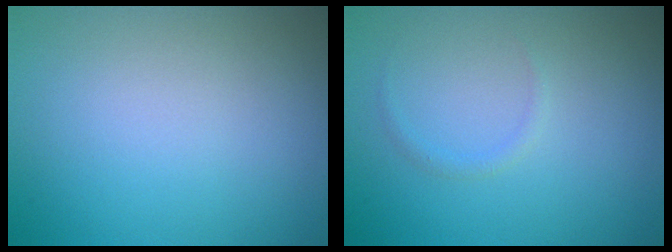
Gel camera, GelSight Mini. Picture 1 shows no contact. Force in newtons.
{"total": 0.6, "press": 0.6, "slide": 0.1}